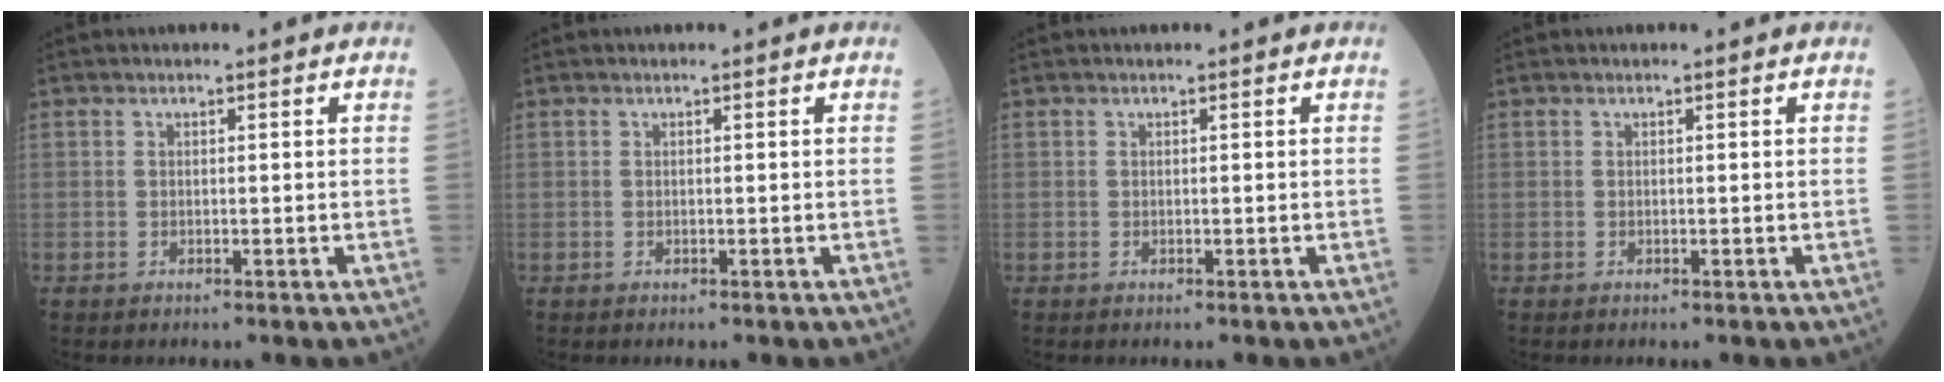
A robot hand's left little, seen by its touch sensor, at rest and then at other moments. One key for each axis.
{"total": 0.0}
{"total": 0.0}
{"total": 0.0}